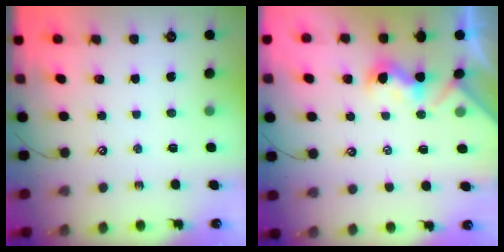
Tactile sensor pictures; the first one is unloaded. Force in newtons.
{"total": 0.8, "press": 0.4, "slide": 0.7}